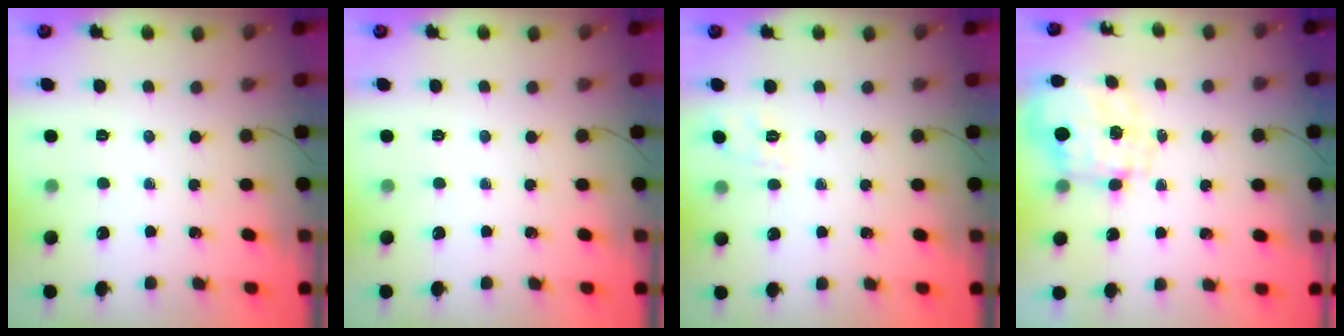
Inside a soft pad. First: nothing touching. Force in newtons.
{"total": 0.0}
{"total": 1.9, "press": 0.2, "slide": 1.9}
{"total": 3.3, "press": 3.1, "slide": 1.1}